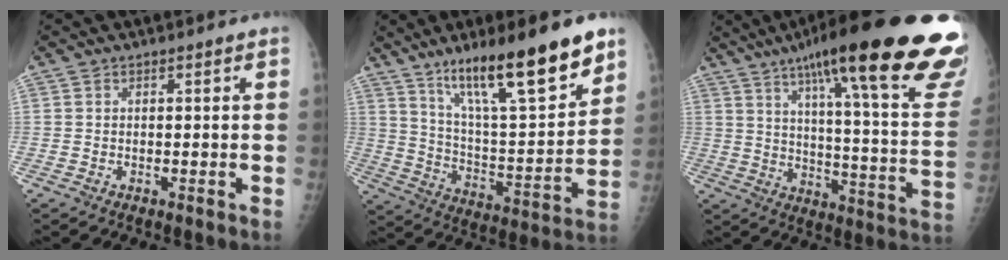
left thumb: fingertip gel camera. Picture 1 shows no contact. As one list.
[{"total": 22.8, "force": [14.9, 4.9, 16.6], "torque": [-0.245, -0.065, 0.252]}, {"total": 33.8, "force": [22.4, 5.0, 24.8], "torque": [-0.277, -0.079, 0.309]}]